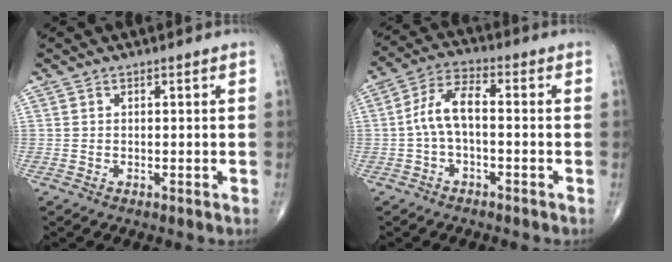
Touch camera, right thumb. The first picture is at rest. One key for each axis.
{"total": 7.2, "fx": -0.9, "fy": 3.3, "fz": 6.3, "tx": -0.127, "ty": 0.032, "tz": -0.026}